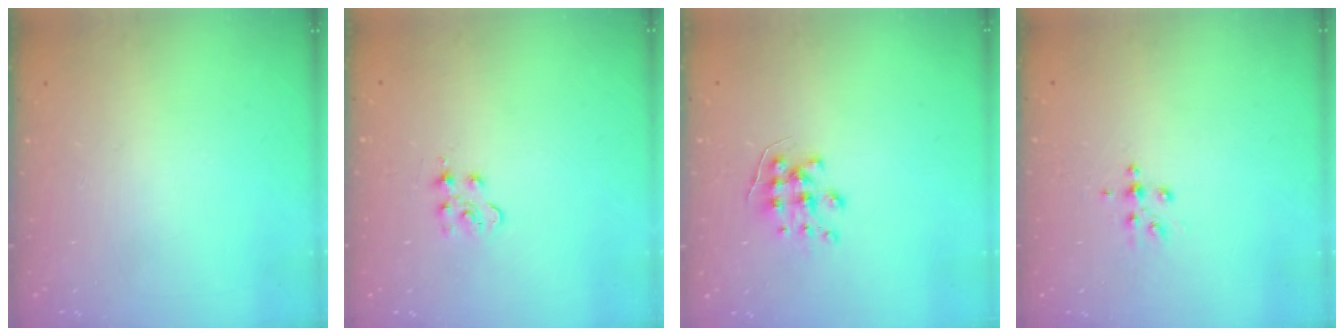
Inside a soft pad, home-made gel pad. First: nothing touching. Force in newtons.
{"total": 3.3, "press": 3.3, "slide": 0.3}
{"total": 7.8, "press": 7.8, "slide": 0.7}
{"total": 5.3, "press": 4.8, "slide": 2.2}